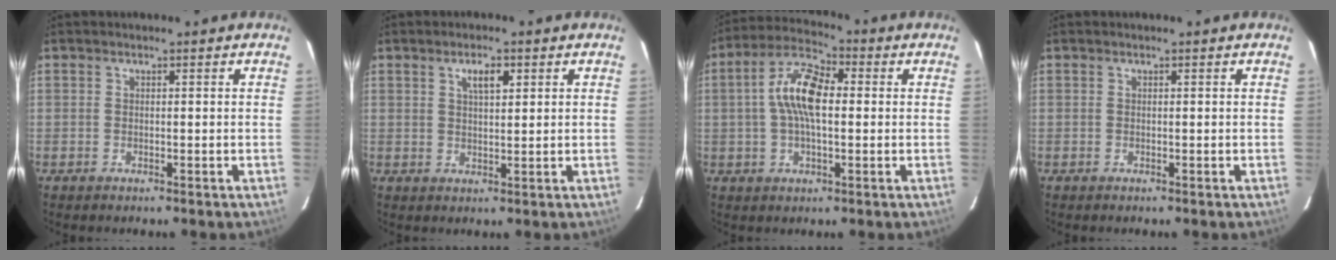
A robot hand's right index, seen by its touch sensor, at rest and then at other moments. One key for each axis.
{"total": 3.8, "fx": 1.7, "fy": 1.7, "fz": 3.0, "tx": -0.048, "ty": 0.009, "tz": 0.030}
{"total": 10.3, "fx": 0.8, "fy": 4.5, "fz": 9.3, "tx": -0.182, "ty": 0.023, "tz": 0.008}
{"total": 0.0}